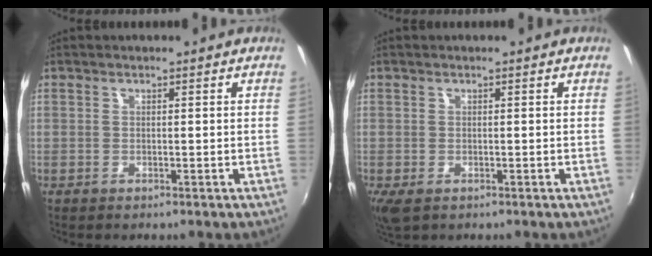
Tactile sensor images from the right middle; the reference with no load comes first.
{"total": 2.4, "force": [-1.0, 1.3, 1.7], "torque": [-0.034, -0.011, -0.014]}